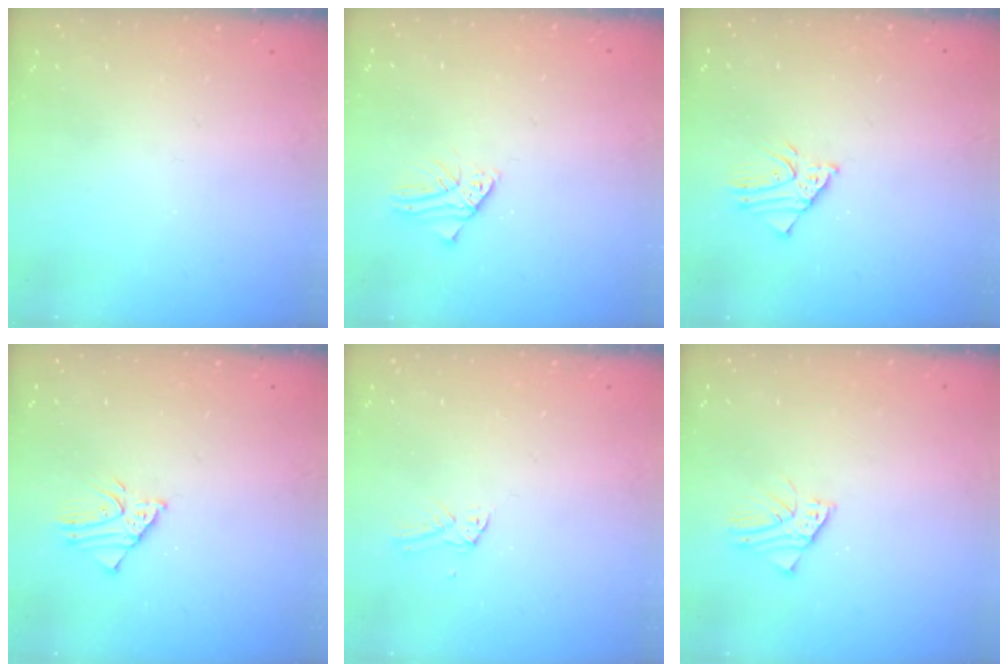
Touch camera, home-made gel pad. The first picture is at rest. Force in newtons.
{"total": 1.3, "press": 1.3, "slide": 0.0}
{"total": 2.5, "press": 2.5, "slide": 0.2}
{"total": 2.5, "press": 2.5, "slide": 0.2}
{"total": 1.5, "press": 1.5, "slide": 0.1}
{"total": 1.6, "press": 1.6, "slide": 0.3}